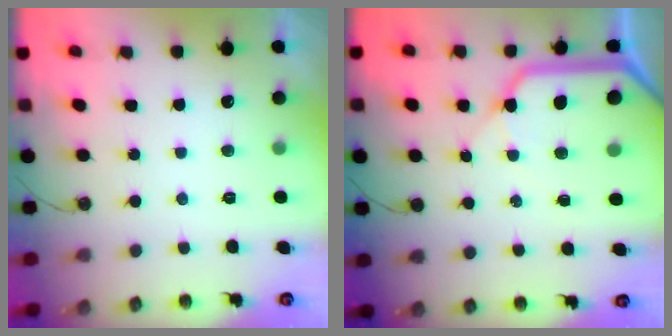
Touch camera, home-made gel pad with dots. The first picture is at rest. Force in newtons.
{"total": 12.7, "press": 12.6, "slide": 1.6}